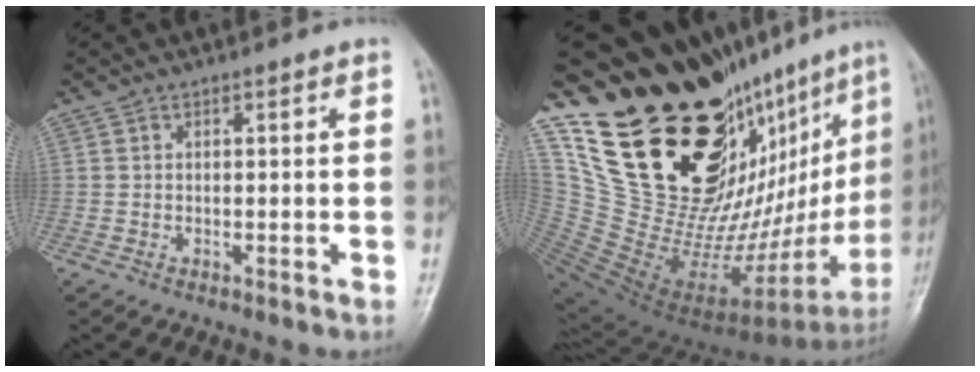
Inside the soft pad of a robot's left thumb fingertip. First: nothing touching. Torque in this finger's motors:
{"motor_torque": [3.46, 1.55, 1.34, -1.43, 0.55]}